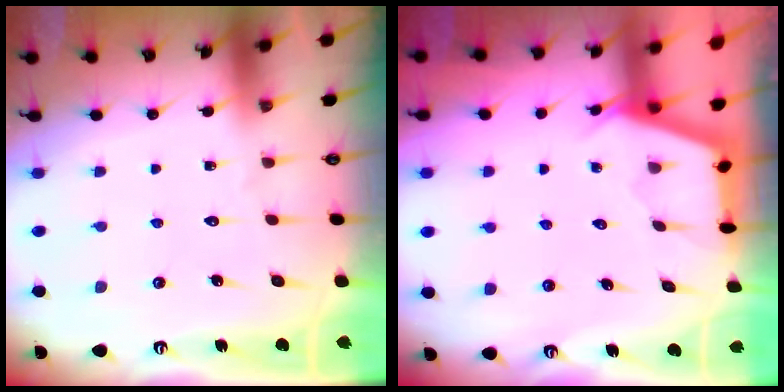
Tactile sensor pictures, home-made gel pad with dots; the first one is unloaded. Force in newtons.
{"total": 2.9, "press": 2.9, "slide": 0.3}